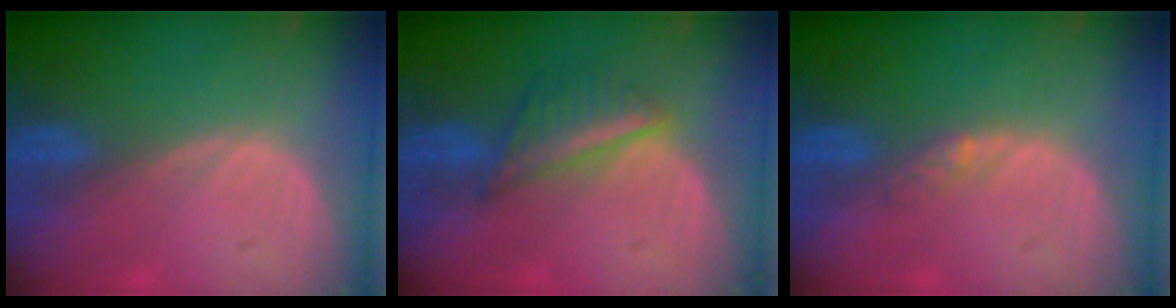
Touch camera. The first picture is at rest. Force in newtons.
{"total": 5.3, "press": 5.3, "slide": 0.4}
{"total": 2.2, "press": 1.7, "slide": 1.3}